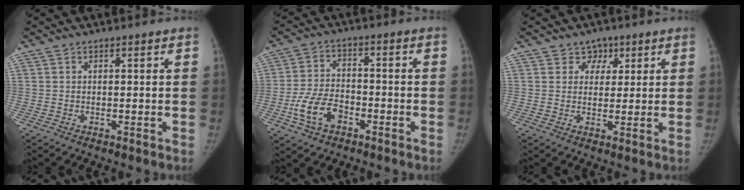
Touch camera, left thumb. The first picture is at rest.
{"total": 9.0, "force": [-4.0, 5.7, 5.7], "torque": [-0.107, 0.024, -0.074]}
{"total": 3.8, "force": [1.9, 3.2, 0.3], "torque": [0.027, -0.006, 0.026]}